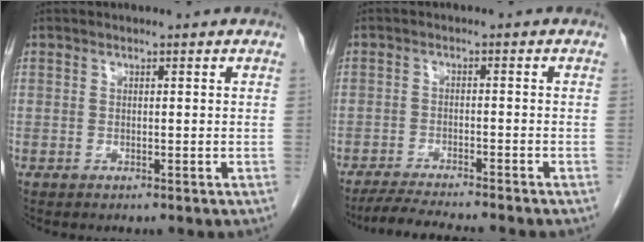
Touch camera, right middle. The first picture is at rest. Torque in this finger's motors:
{"motor_torque": [0.45, -0.37, 0.05, 0.02]}